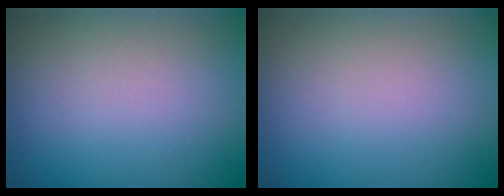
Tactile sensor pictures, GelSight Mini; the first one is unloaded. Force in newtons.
{"total": 0.0}